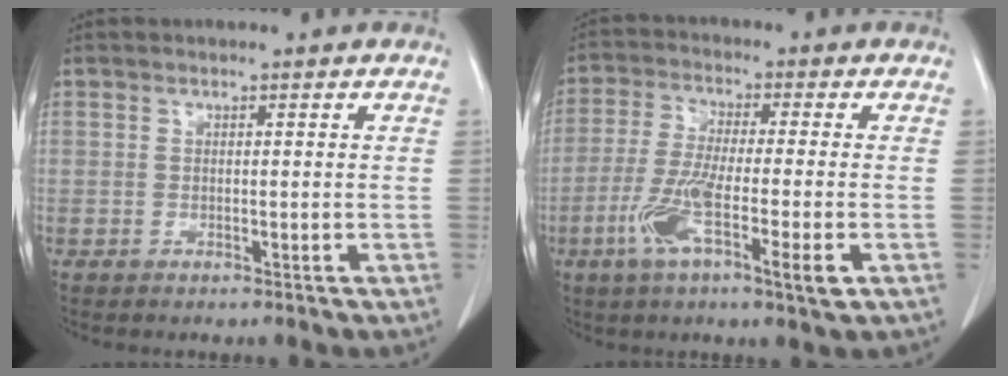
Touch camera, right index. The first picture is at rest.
{"total": 11.2, "force": [-4.2, 0.9, 10.4], "torque": [-0.196, -0.020, -0.078]}